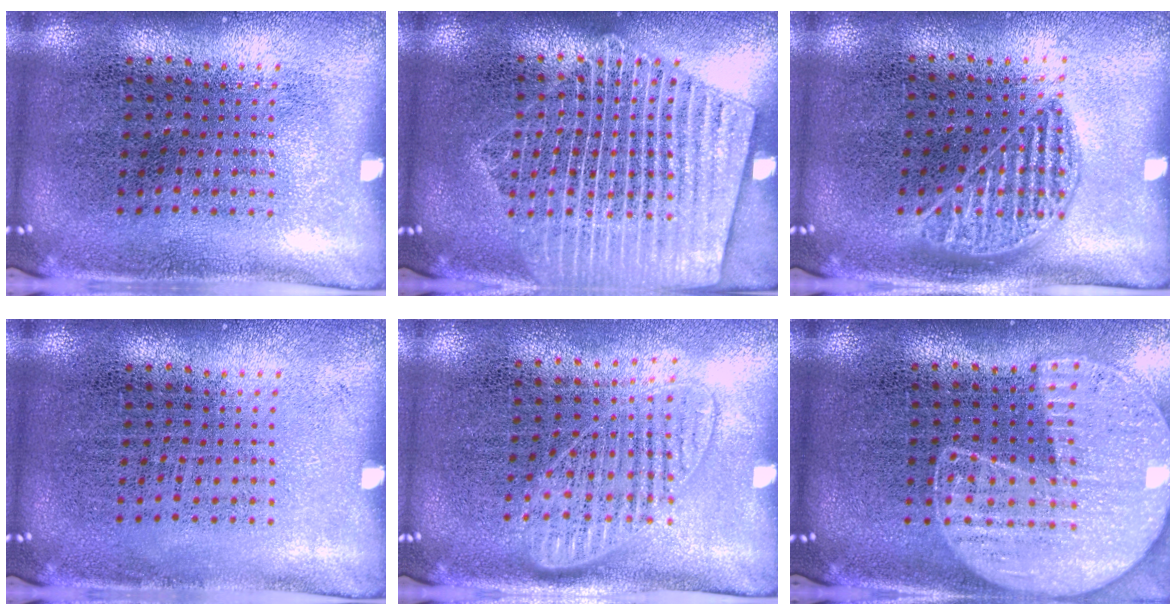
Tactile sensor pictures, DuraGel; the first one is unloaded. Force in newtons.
{"total": 3.9, "press": 3.8, "slide": 0.5}
{"total": 1.0, "press": 0.8, "slide": 0.5}
{"total": 0.0}
{"total": 1.2, "press": 1.1, "slide": 0.4}
{"total": 1.5, "press": 1.5, "slide": 0.3}